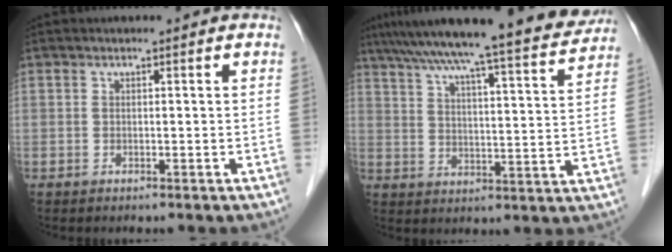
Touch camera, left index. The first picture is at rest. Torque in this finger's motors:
{"motor_torque": [1.08, -1.06, 0.50, 0.15]}